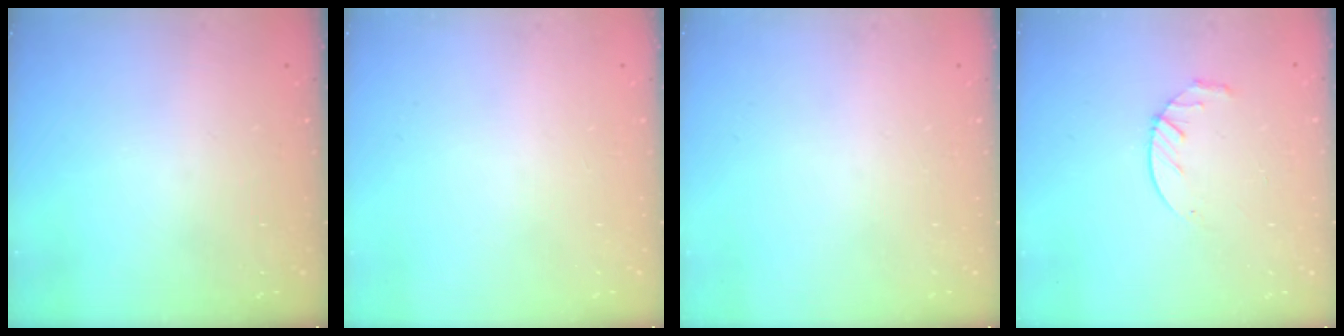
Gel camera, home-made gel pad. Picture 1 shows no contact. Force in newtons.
{"total": 0.0}
{"total": 0.0}
{"total": 3.9, "press": 3.9, "slide": 0.5}